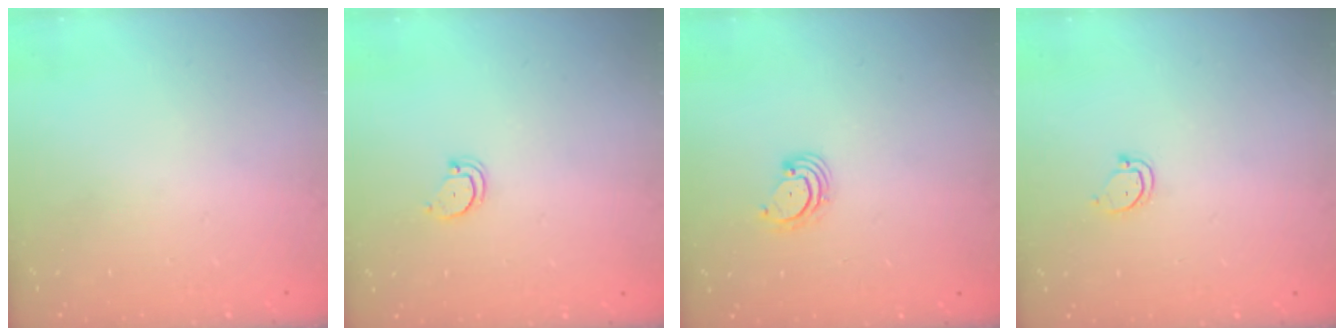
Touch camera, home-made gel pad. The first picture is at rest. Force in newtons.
{"total": 2.4, "press": 2.4, "slide": 0.2}
{"total": 2.9, "press": 2.9, "slide": 0.4}
{"total": 3.4, "press": 3.4, "slide": 0.2}